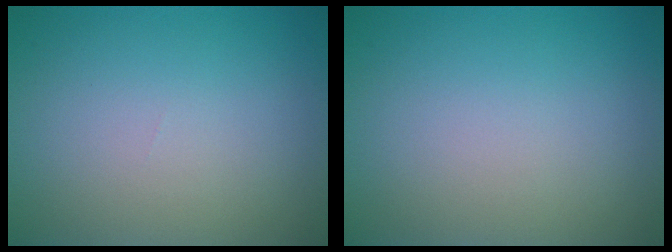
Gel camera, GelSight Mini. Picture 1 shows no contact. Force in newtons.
{"total": 0.0}